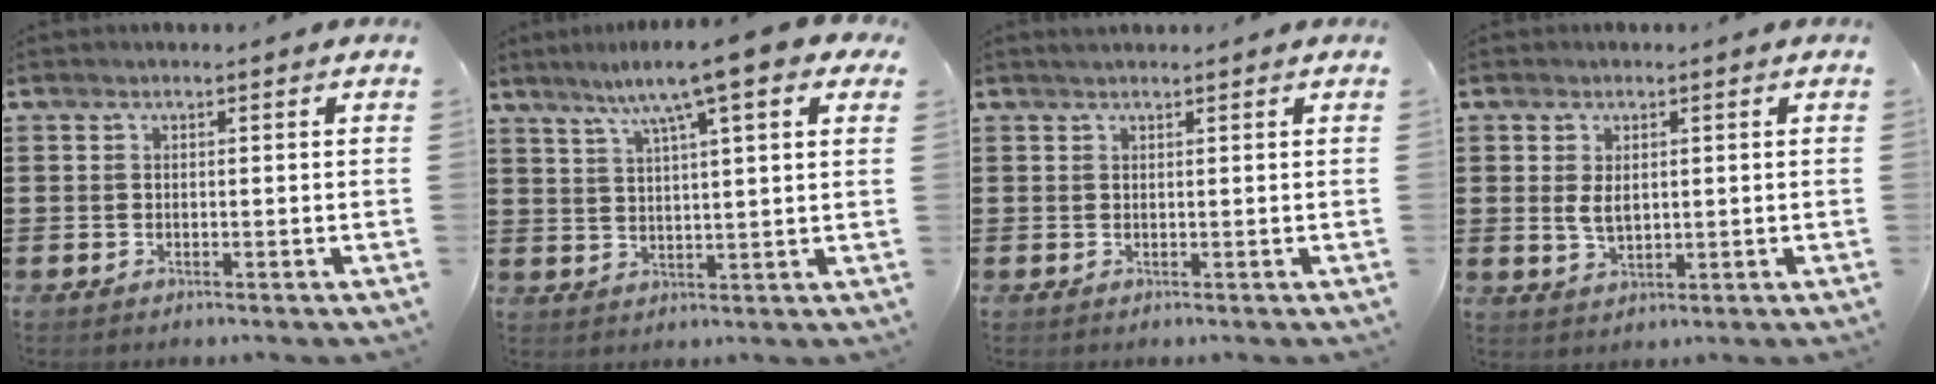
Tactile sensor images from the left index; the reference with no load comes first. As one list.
[{"total": 9.8, "force": [6.6, 1.0, 7.2], "torque": [-0.140, -0.014, 0.109]}, {"total": 0.8, "force": [0.7, 0.2, 0.2], "torque": [-0.005, 0.002, 0.014]}, {"total": 3.4, "force": [0.5, 2.0, 2.7], "torque": [-0.055, 0.009, 0.008]}]